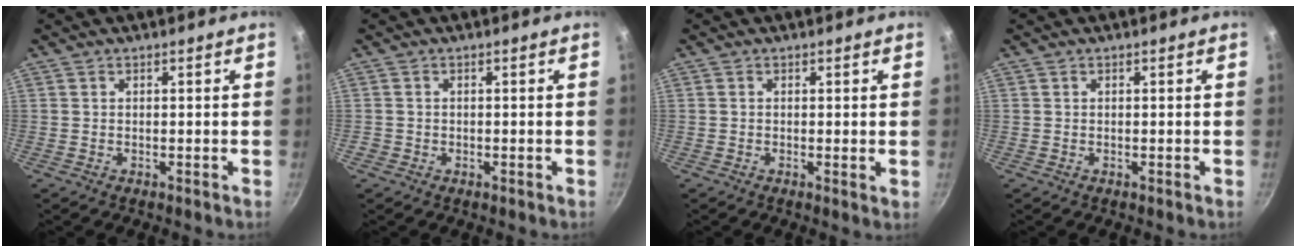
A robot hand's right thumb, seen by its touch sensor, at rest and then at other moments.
{"total": 0.8, "force": [-0.4, 0.7, 0.2], "torque": [-0.003, 0.002, -0.007]}
{"total": 0.9, "force": [0.1, 0.2, 0.9], "torque": [-0.015, -0.004, -0.003]}
{"total": 0.0}